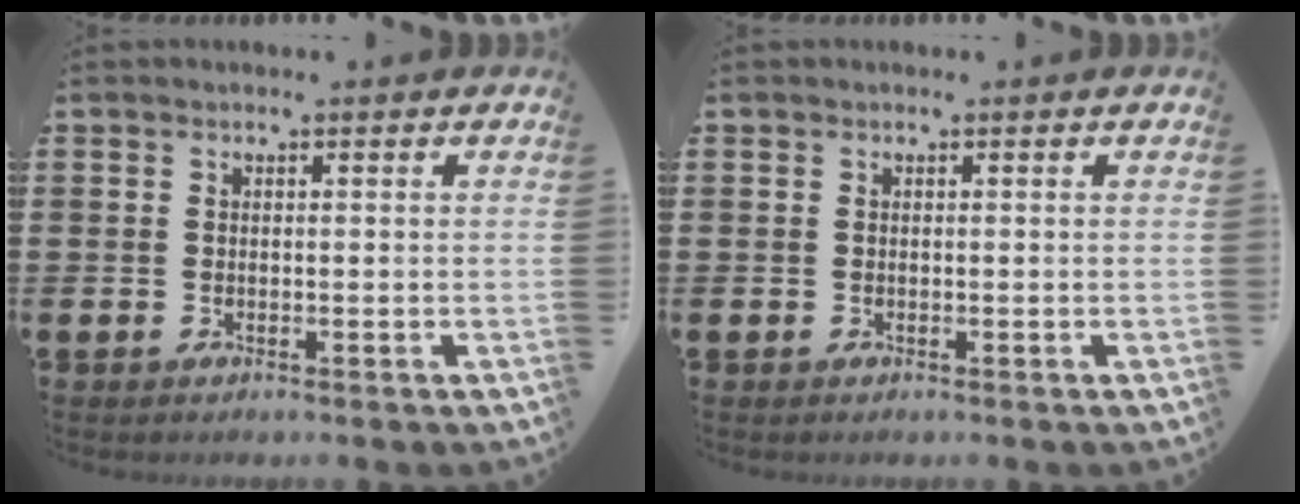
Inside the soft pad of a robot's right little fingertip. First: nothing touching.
{"total": 0.0}